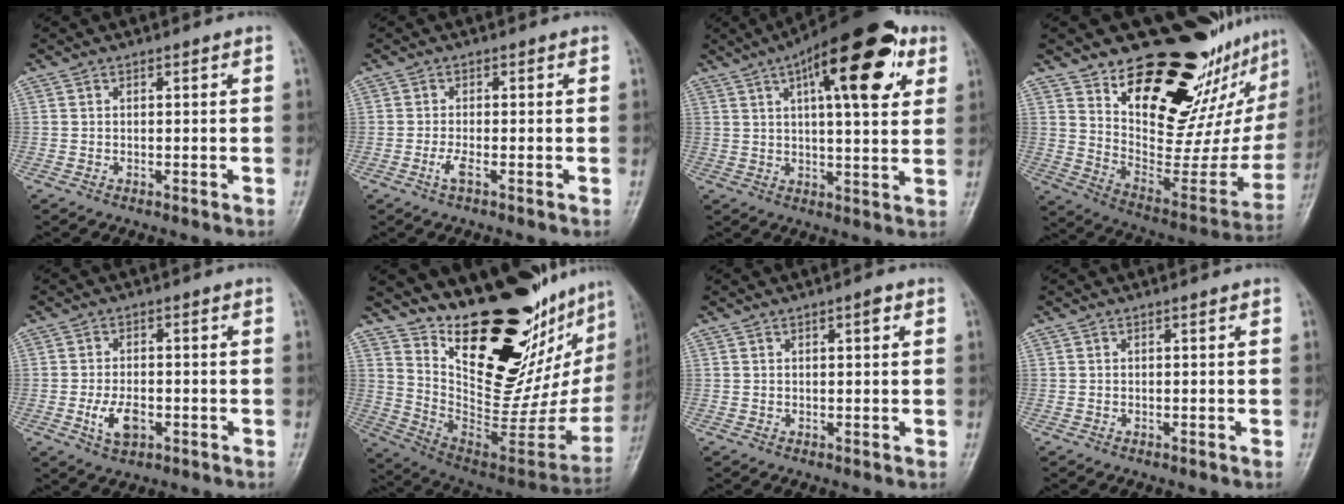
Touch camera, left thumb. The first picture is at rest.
{"total": 2.0, "force": [-0.9, 0.5, 1.8], "torque": [-0.042, -0.002, -0.023]}
{"total": 20.5, "force": [8.7, 7.2, 17.0], "torque": [-0.227, -0.002, 0.123]}
{"total": 29.1, "force": [19.2, 12.9, 17.7], "torque": [-0.218, -0.114, 0.294]}
{"total": 5.4, "force": [-1.7, 3.1, 4.0], "torque": [-0.072, 0.005, -0.028]}
{"total": 31.6, "force": [20.7, 12.8, 20.1], "torque": [-0.257, -0.128, 0.332]}
{"total": 1.8, "force": [0.8, 0.6, 1.5], "torque": [-0.019, 0.001, 0.010]}
{"total": 0.0}